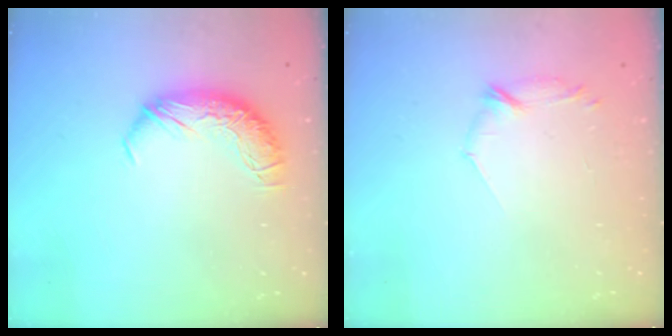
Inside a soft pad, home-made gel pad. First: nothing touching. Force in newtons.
{"total": 7.0, "press": 7.0, "slide": 0.7}